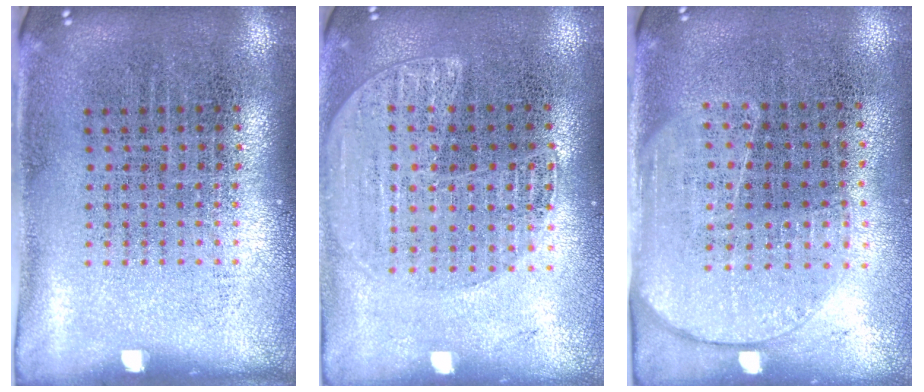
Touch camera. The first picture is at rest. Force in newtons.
{"total": 1.5, "press": 1.4, "slide": 0.4}
{"total": 1.9, "press": 1.5, "slide": 1.1}